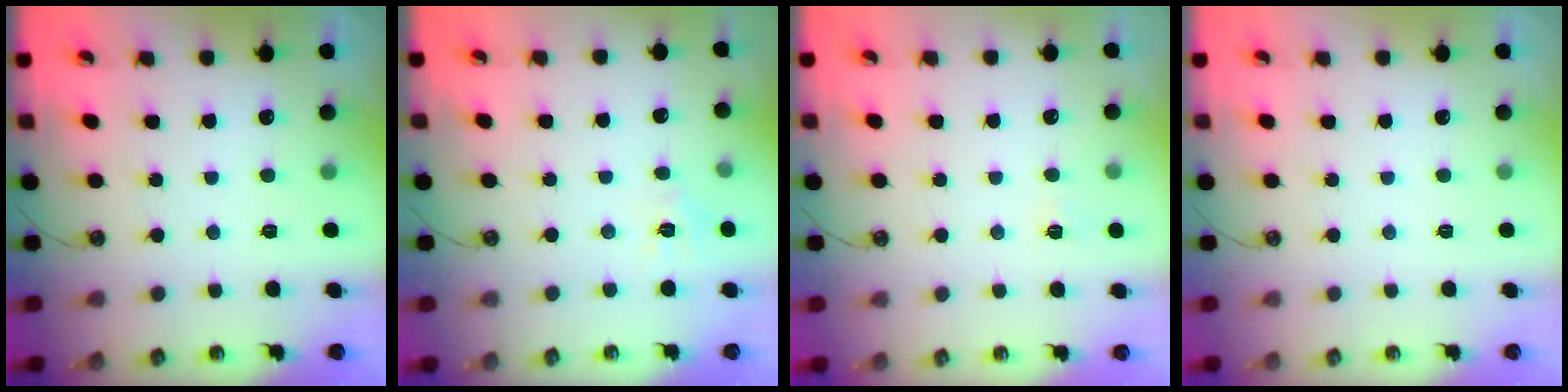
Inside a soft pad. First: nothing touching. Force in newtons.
{"total": 6.3, "press": 6.3, "slide": 0.8}
{"total": 3.1, "press": 3.1, "slide": 0.4}
{"total": 0.0}